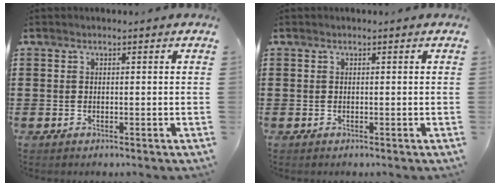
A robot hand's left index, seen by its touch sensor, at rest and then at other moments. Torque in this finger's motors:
{"motor_torque": [-0.01, -0.01, 0.00, 0.00]}